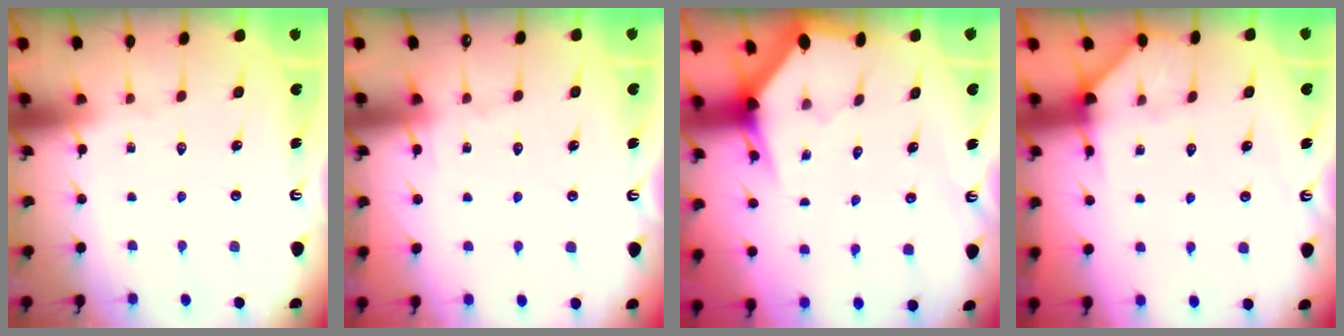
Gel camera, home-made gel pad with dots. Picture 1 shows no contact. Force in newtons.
{"total": 3.9, "press": 3.9, "slide": 0.5}
{"total": 3.1, "press": 3.1, "slide": 0.1}
{"total": 4.8, "press": 4.8, "slide": 0.3}